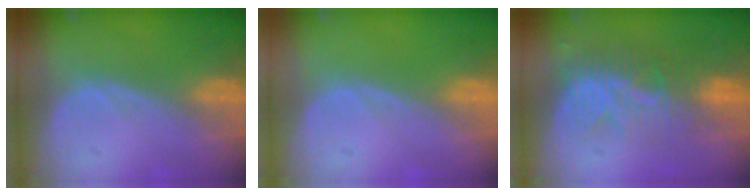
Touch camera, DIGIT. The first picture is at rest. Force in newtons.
{"total": 0.0}
{"total": 8.6, "press": 7.8, "slide": 3.5}